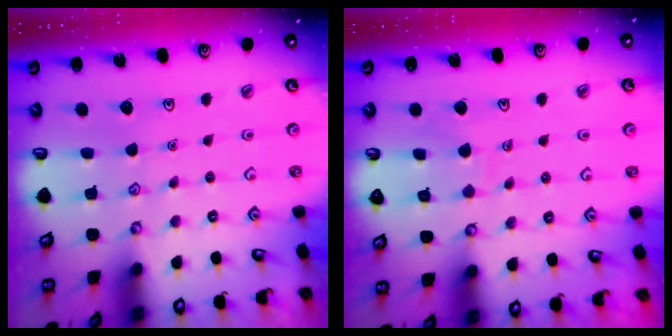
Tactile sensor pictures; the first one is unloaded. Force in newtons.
{"total": 3.9, "press": 3.9, "slide": 0.3}